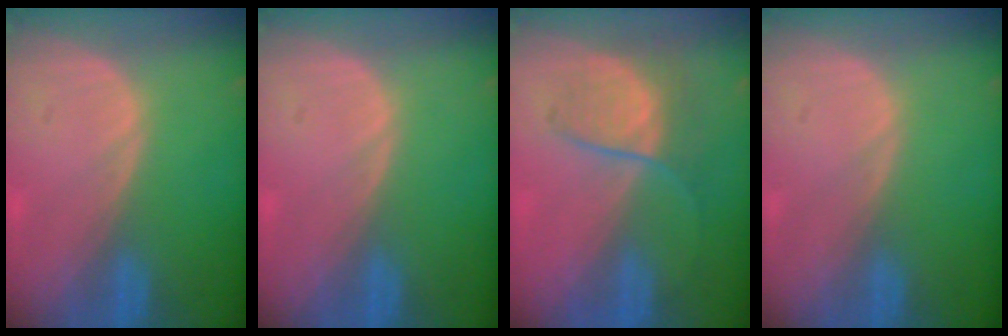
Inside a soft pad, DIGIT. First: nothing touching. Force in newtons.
{"total": 0.0}
{"total": 6.3, "press": 6.0, "slide": 2.0}
{"total": 0.0}